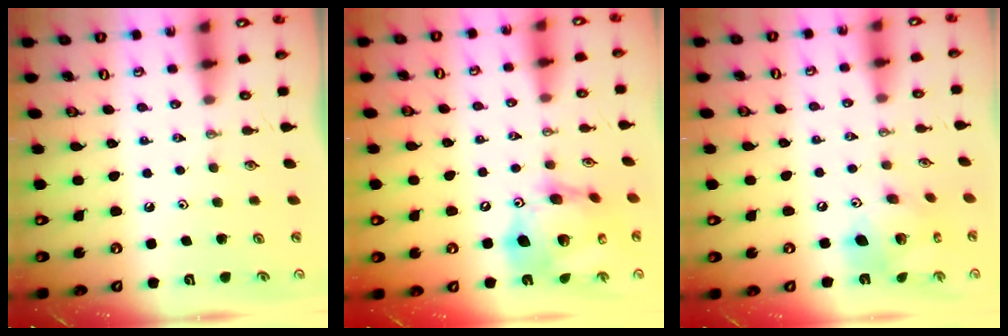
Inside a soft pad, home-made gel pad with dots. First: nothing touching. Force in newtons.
{"total": 19.7, "press": 19.6, "slide": 2.3}
{"total": 14.0, "press": 14.0, "slide": 1.3}